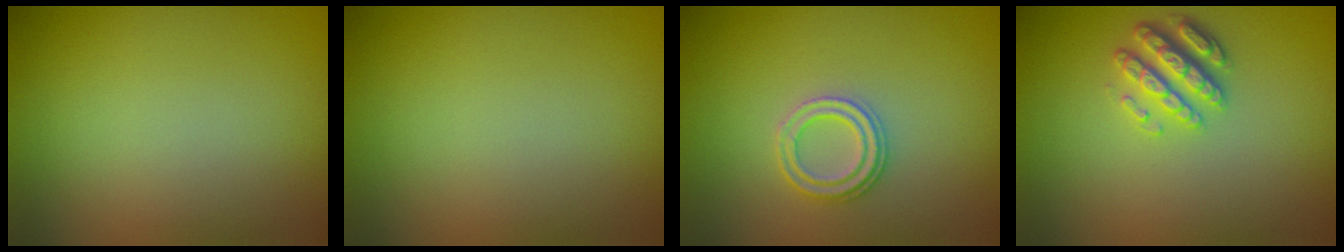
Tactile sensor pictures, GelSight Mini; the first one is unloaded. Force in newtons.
{"total": 0.0}
{"total": 2.3, "press": 2.2, "slide": 0.8}
{"total": 2.9, "press": 2.8, "slide": 1.1}